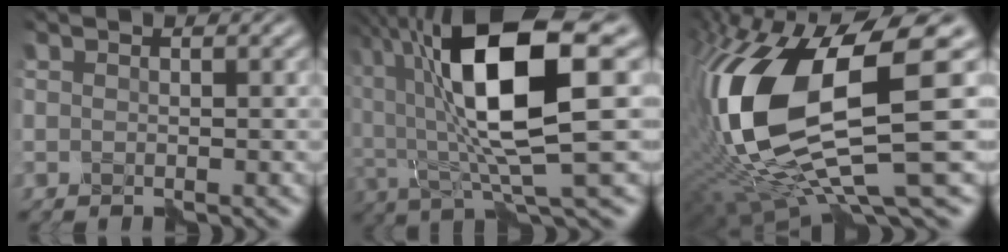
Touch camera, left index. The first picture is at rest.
{"total": 12.0, "force": [2.2, 3.4, 11.3], "torque": [-0.205, 0.002, 0.041]}
{"total": 15.6, "force": [0.8, 6.6, 14.1], "torque": [-0.296, -0.019, 0.021]}